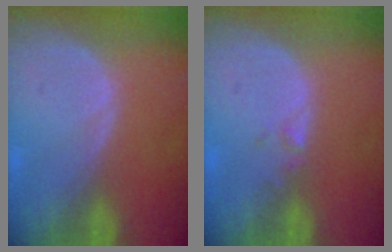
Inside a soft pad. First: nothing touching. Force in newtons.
{"total": 1.0, "press": 0.9, "slide": 0.5}